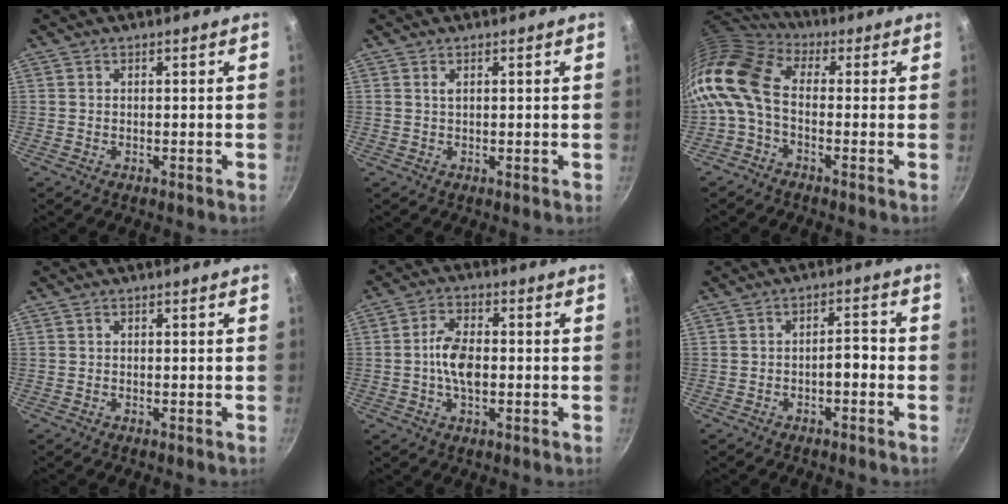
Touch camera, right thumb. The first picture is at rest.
{"total": 0.7, "force": [0.4, 0.1, 0.6], "torque": [-0.011, 0.000, 0.008]}
{"total": 12.4, "force": [-1.8, 7.9, 9.4], "torque": [-0.187, 0.029, -0.057]}
{"total": 0.0}
{"total": 7.4, "force": [-0.6, 4.0, 6.2], "torque": [-0.112, 0.014, -0.017]}
{"total": 3.3, "force": [-1.4, 1.3, 2.6], "torque": [-0.031, 0.025, -0.020]}